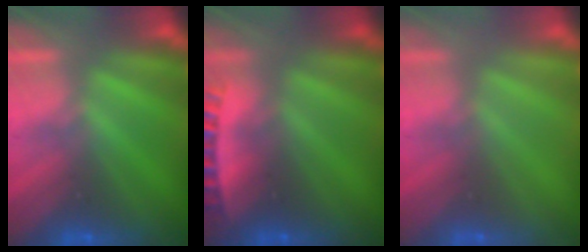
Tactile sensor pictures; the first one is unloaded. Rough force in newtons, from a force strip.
{"total": 2.4}
{"total": 3.3}